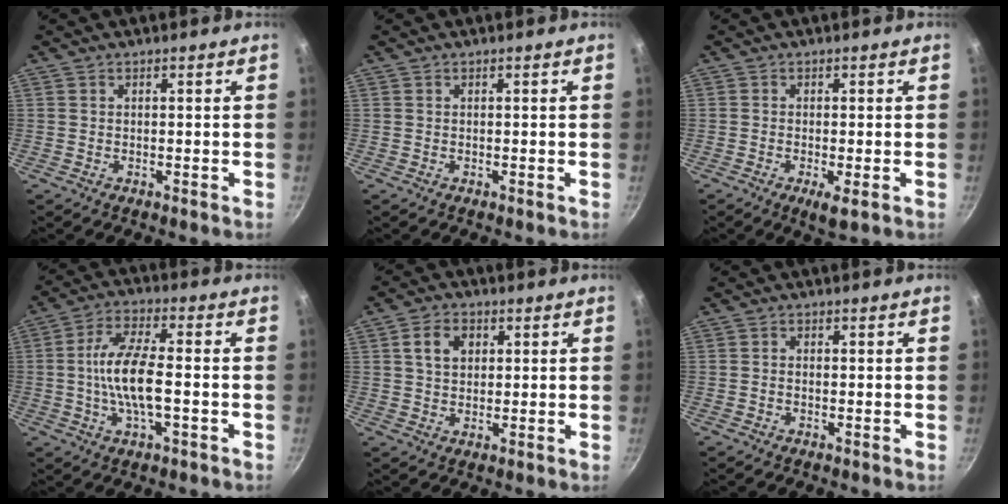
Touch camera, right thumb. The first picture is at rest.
{"total": 0.0}
{"total": 3.2, "force": [-1.2, 0.7, 2.9], "torque": [-0.053, -0.006, -0.019]}
{"total": 11.2, "force": [-1.5, 4.2, 10.3], "torque": [-0.194, 0.024, -0.039]}
{"total": 6.0, "force": [1.8, 4.4, 3.6], "torque": [-0.046, 0.004, 0.028]}
{"total": 0.9, "force": [-0.2, 0.6, 0.6], "torque": [-0.012, 0.004, -0.005]}